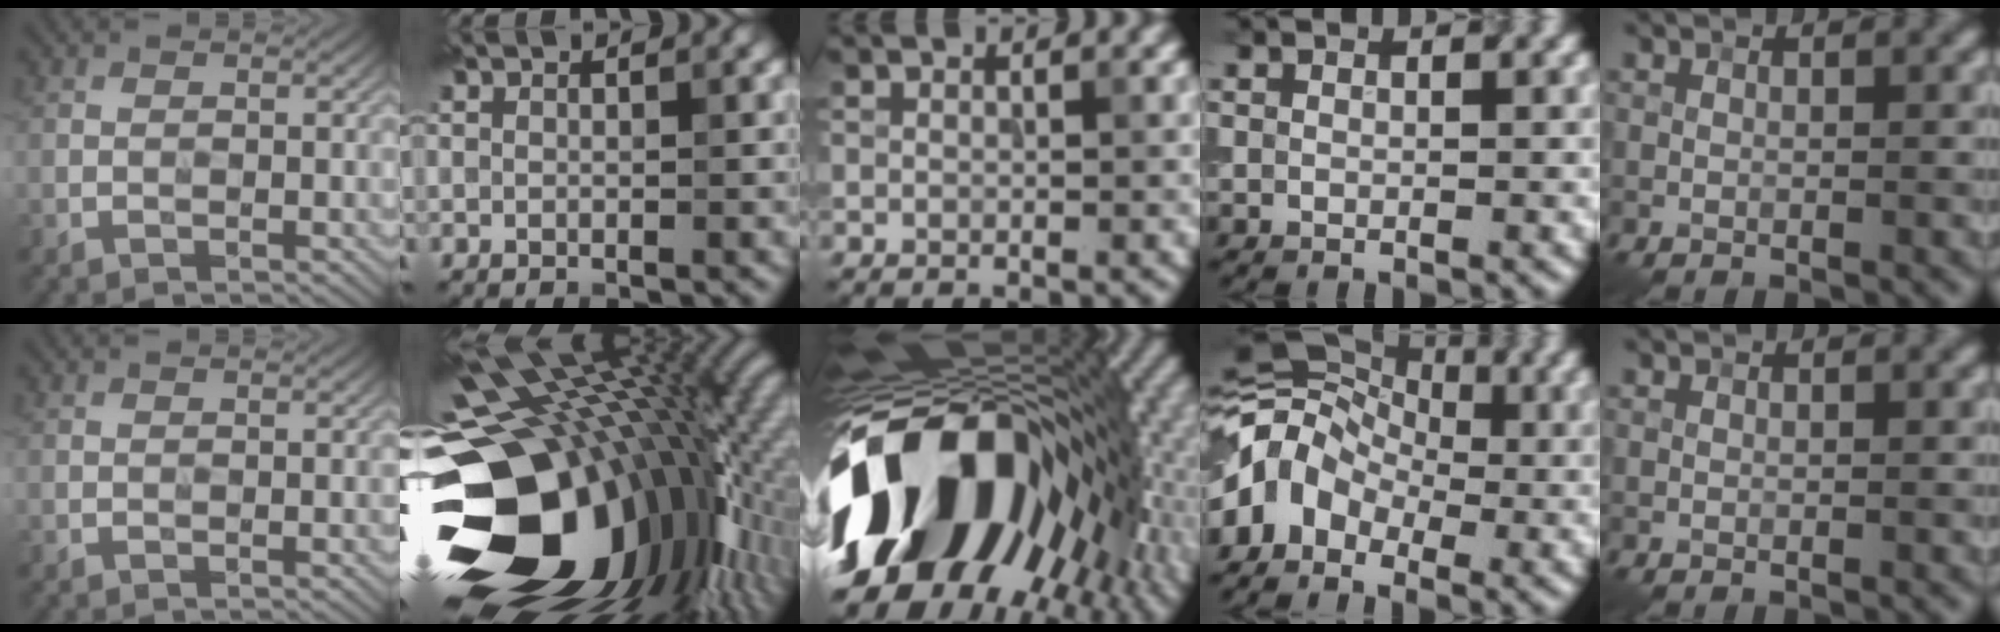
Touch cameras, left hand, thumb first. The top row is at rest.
{"index": {"total": 20.9, "force": [-4.9, 14.7, 14.0], "torque": [-0.268, -0.015, -0.062]}, "middle": {"total": 19.2, "force": [-3.3, 12.8, 13.9], "torque": [-0.259, 0.003, -0.072]}, "ring": {"total": 6.7, "force": [-1.5, 5.1, 4.1], "torque": [-0.067, 0.014, -0.054]}}